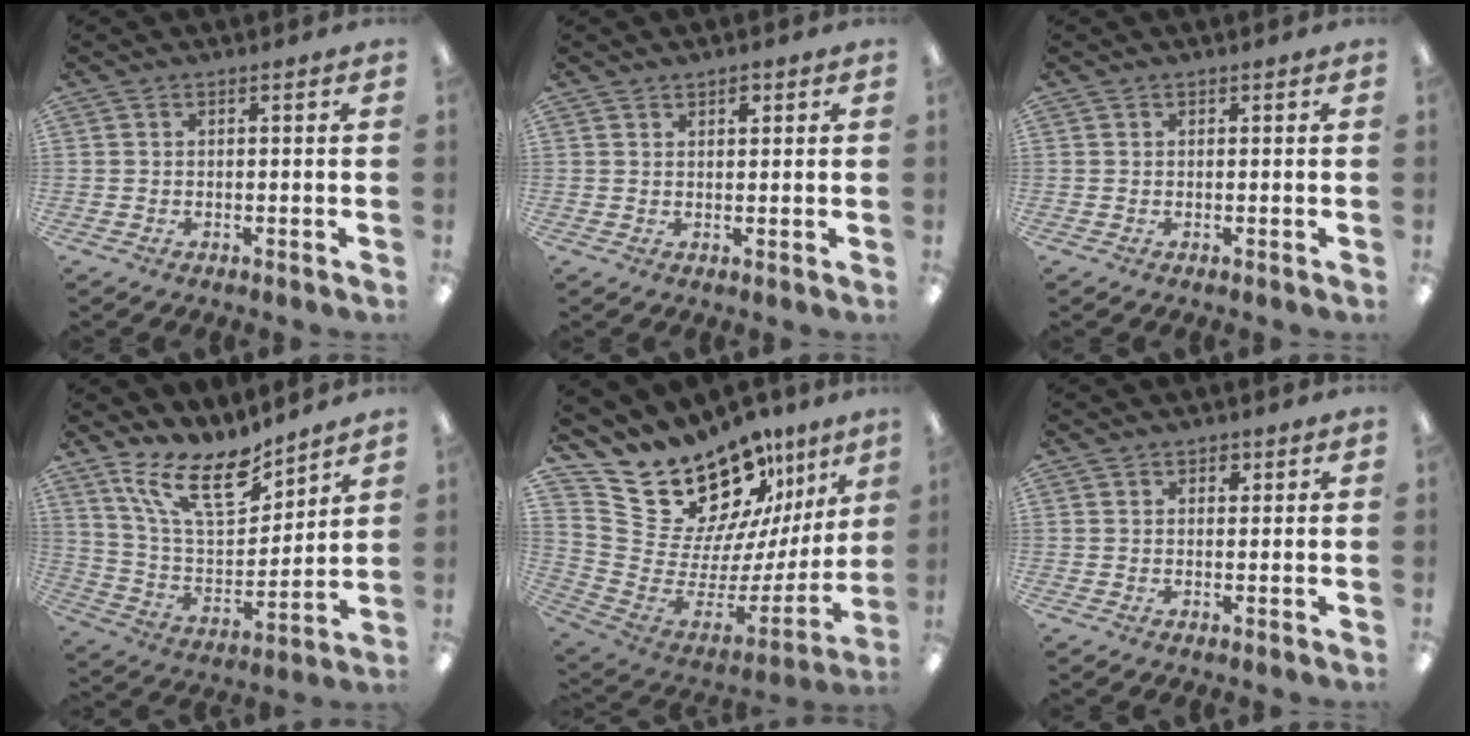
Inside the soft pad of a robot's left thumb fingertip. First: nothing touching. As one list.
[{"total": 2.0, "force": [1.5, 1.0, 0.8], "torque": [-0.002, -0.006, 0.024]}, {"total": 0.0}, {"total": 17.6, "force": [12.5, 6.4, 10.6], "torque": [-0.212, -0.066, 0.223]}, {"total": 20.8, "force": [18.1, 8.4, 6.1], "torque": [-0.114, -0.158, 0.345]}, {"total": 1.9, "force": [1.2, 1.2, 0.7], "torque": [0.002, -0.003, 0.018]}]